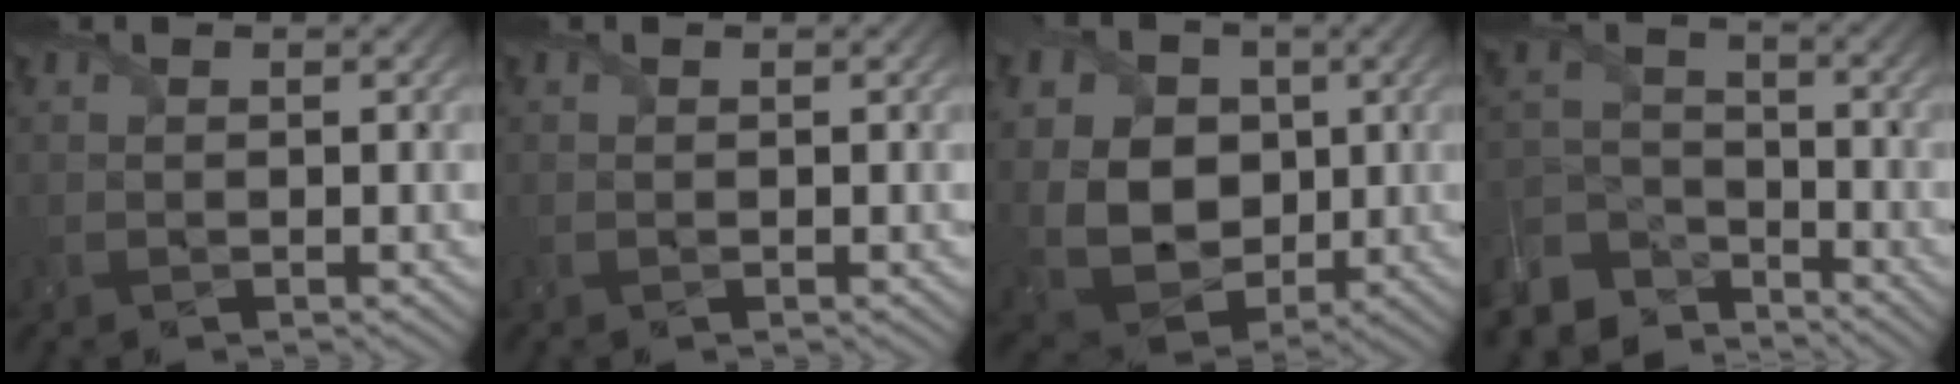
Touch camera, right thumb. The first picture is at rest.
{"total": 0.0}
{"total": 13.0, "force": [1.6, 10.6, 7.4], "torque": [-0.201, 0.011, 0.026]}
{"total": 10.7, "force": [-7.8, 6.3, 3.7], "torque": [-0.115, -0.023, -0.145]}